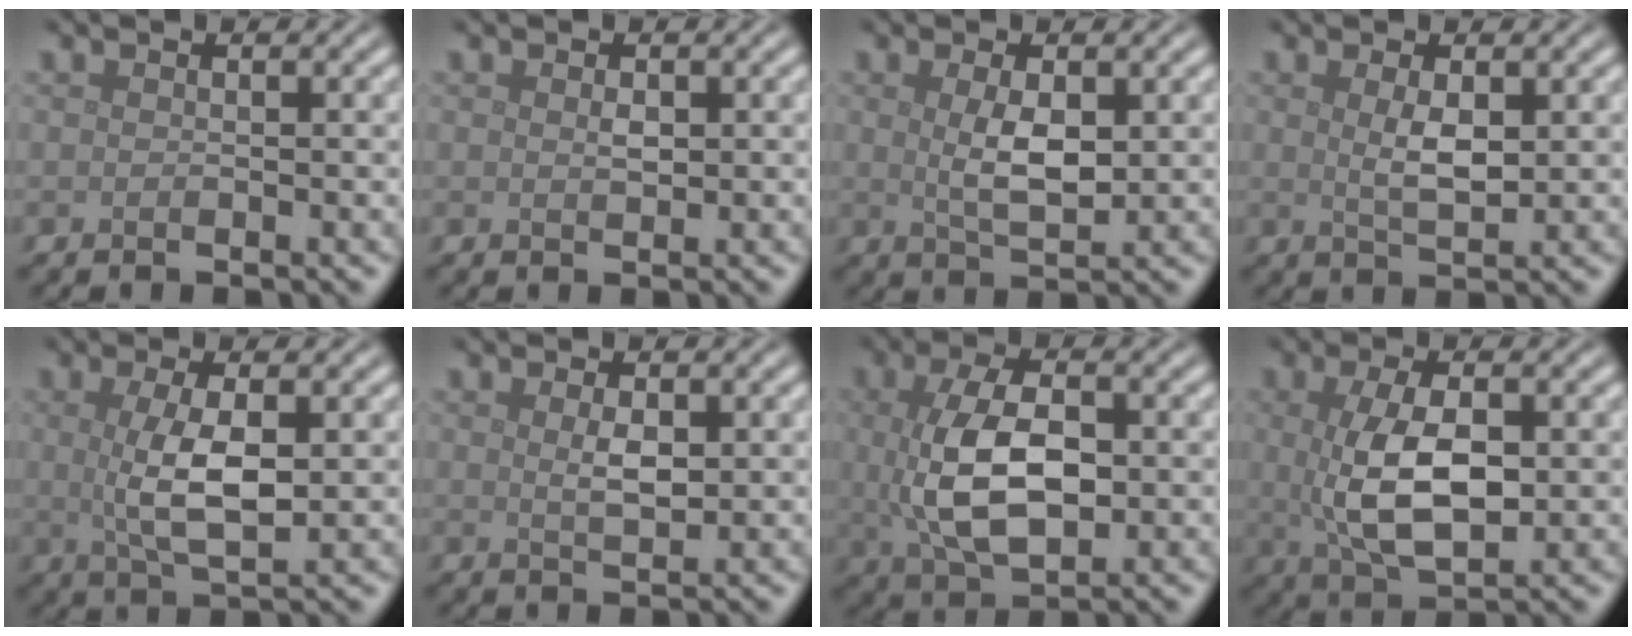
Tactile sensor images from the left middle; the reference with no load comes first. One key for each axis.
{"total": 0.8, "fx": 0.2, "fy": 0.4, "fz": 0.7, "tx": -0.014, "ty": -0.001, "tz": 0.005}
{"total": 3.1, "fx": 0.5, "fy": 1.3, "fz": 2.8, "tx": -0.062, "ty": -0.005, "tz": 0.014}
{"total": 2.3, "fx": 0.6, "fy": 0.8, "fz": 2.1, "tx": -0.044, "ty": -0.004, "tz": 0.015}
{"total": 4.5, "fx": 0.4, "fy": 1.3, "fz": 4.2, "tx": -0.090, "ty": -0.001, "tz": 0.011}
{"total": 1.8, "fx": 0.5, "fy": 0.7, "fz": 1.6, "tx": -0.034, "ty": -0.004, "tz": 0.013}
{"total": 7.2, "fx": 0.2, "fy": 3.6, "fz": 6.2, "tx": -0.136, "ty": -0.002, "tz": 0.007}
{"total": 6.2, "fx": 0.3, "fy": 2.7, "fz": 5.5, "tx": -0.121, "ty": -0.003, "tz": 0.012}